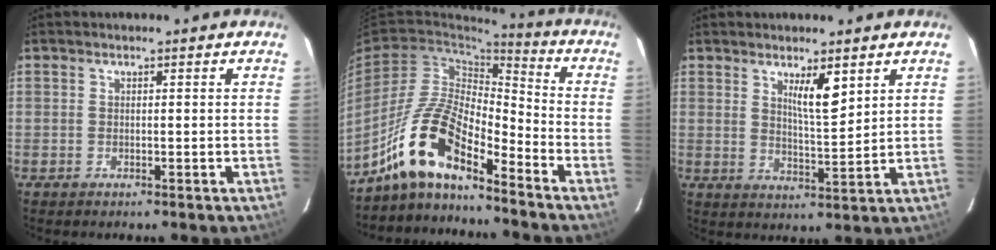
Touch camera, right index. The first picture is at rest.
{"total": 12.8, "force": [-9.5, 3.3, 7.9], "torque": [-0.160, 0.022, -0.176]}
{"total": 5.5, "force": [3.0, 0.8, 4.6], "torque": [-0.081, -0.009, 0.056]}